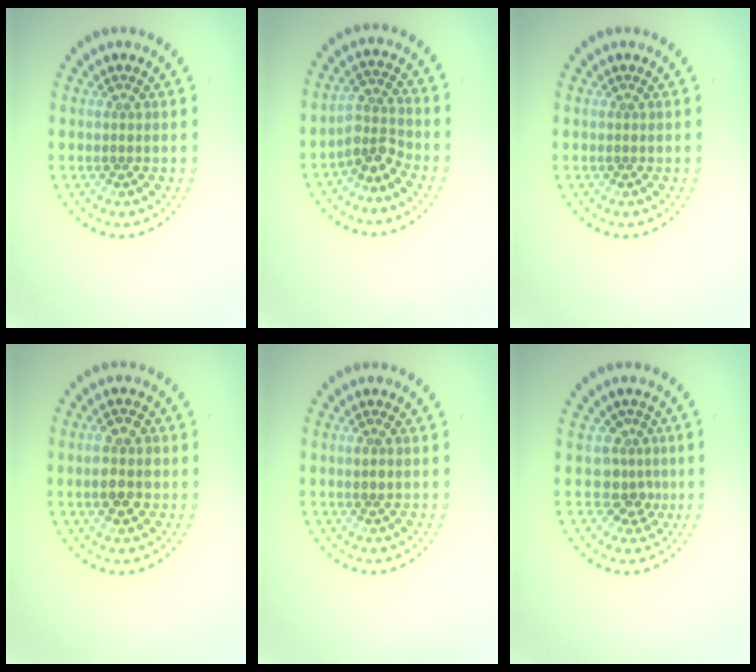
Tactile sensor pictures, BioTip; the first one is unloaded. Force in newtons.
{"total": 2.7, "press": 2.0, "slide": 1.8}
{"total": 0.0}
{"total": 3.4, "press": 3.4, "slide": 0.2}
{"total": 0.6, "press": 0.6, "slide": 0.3}
{"total": 2.6, "press": 1.9, "slide": 1.8}